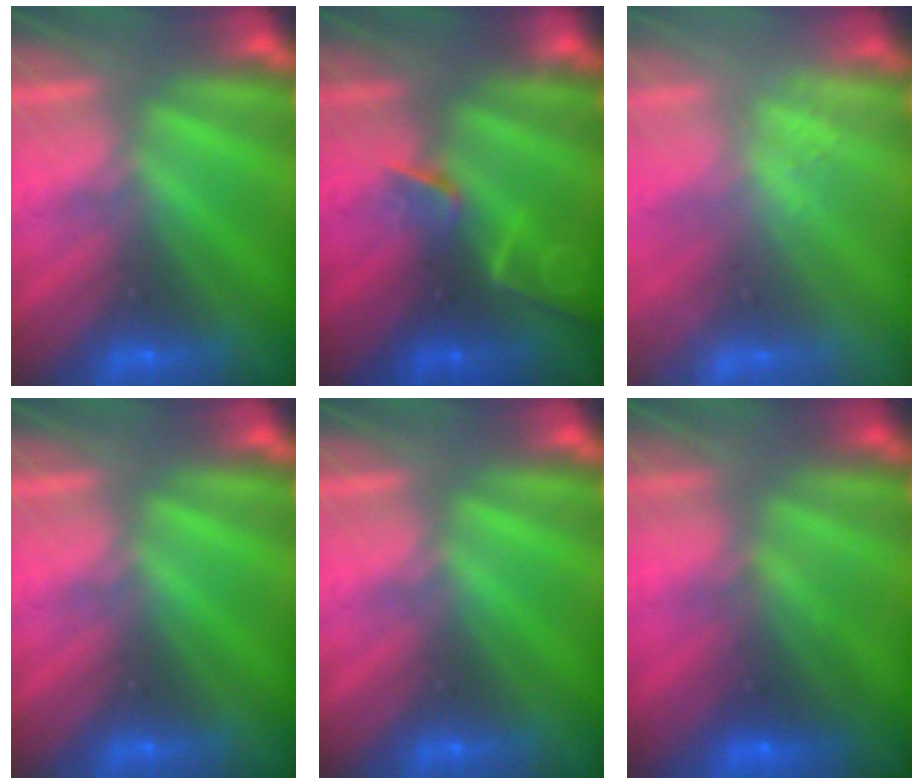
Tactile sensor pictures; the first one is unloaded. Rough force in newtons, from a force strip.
{"total": 2.1}
{"total": 2.0}
{"total": 0.0}
{"total": 0.0}
{"total": 6.8}